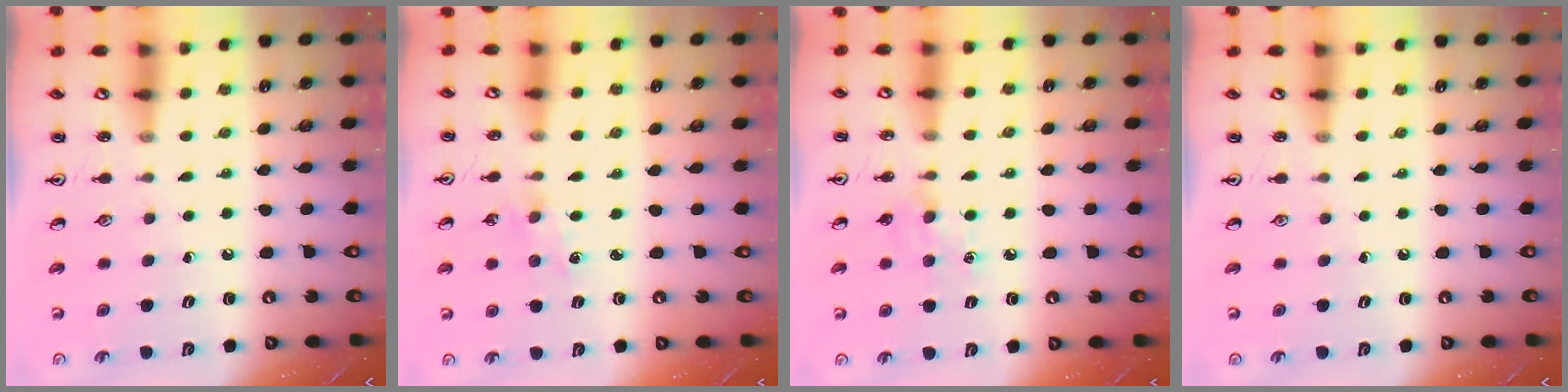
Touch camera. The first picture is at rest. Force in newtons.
{"total": 1.6, "press": 1.6, "slide": 0.3}
{"total": 5.3, "press": 5.3, "slide": 0.7}
{"total": 0.0}